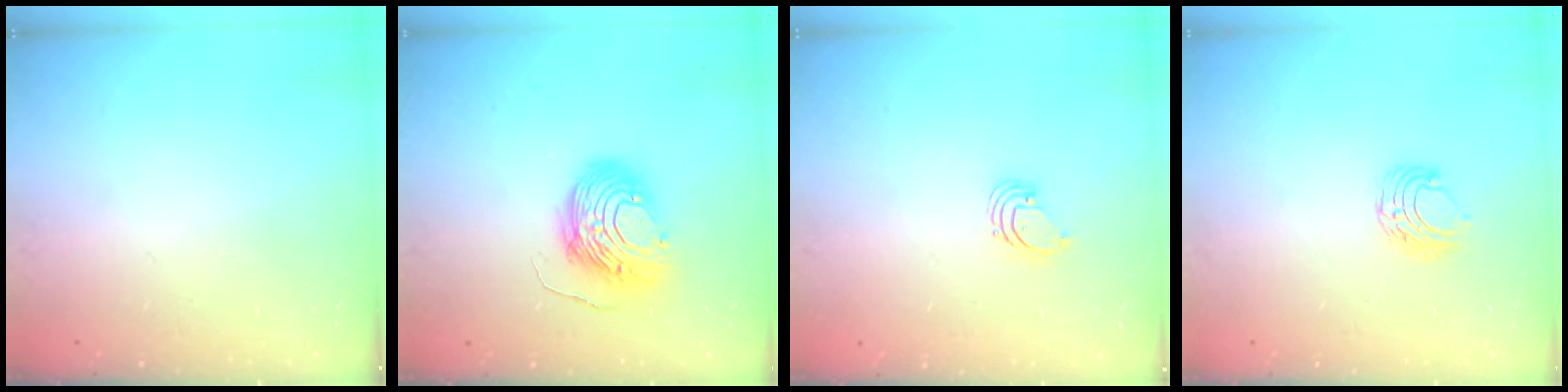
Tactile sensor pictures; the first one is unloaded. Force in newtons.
{"total": 12.4, "press": 12.3, "slide": 1.0}
{"total": 1.4, "press": 1.4, "slide": 0.1}
{"total": 6.7, "press": 6.7, "slide": 0.7}